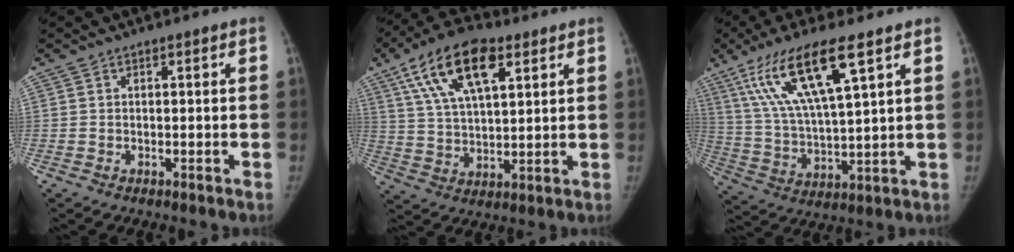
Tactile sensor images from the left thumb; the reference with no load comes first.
{"total": 16.4, "force": [7.8, 7.3, 12.4], "torque": [-0.209, -0.007, 0.140]}
{"total": 16.5, "force": [8.6, 3.4, 13.7], "torque": [-0.275, -0.024, 0.170]}